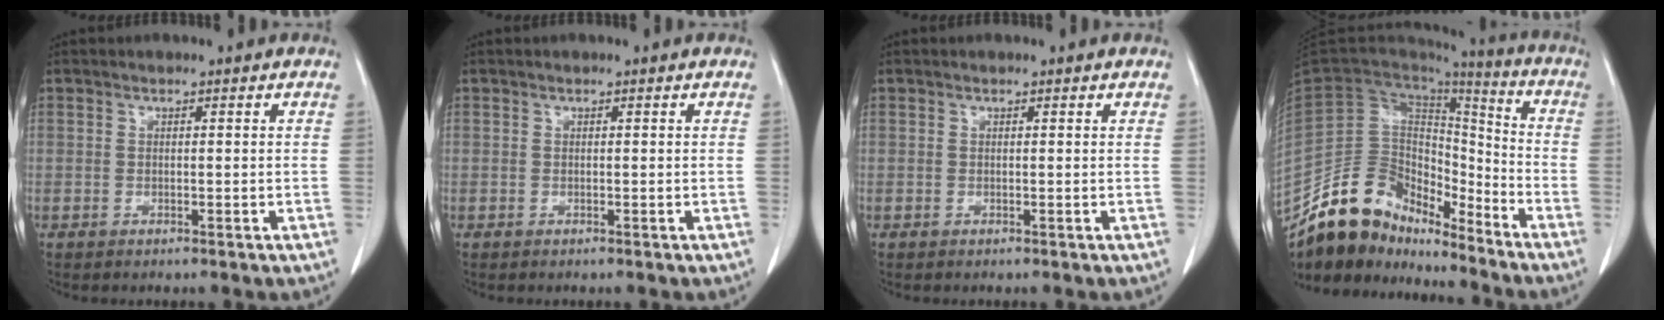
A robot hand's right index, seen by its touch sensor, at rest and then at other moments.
{"total": 0.0}
{"total": 0.0}
{"total": 15.6, "force": [-13.2, 6.8, 4.8], "torque": [-0.074, 0.060, -0.239]}